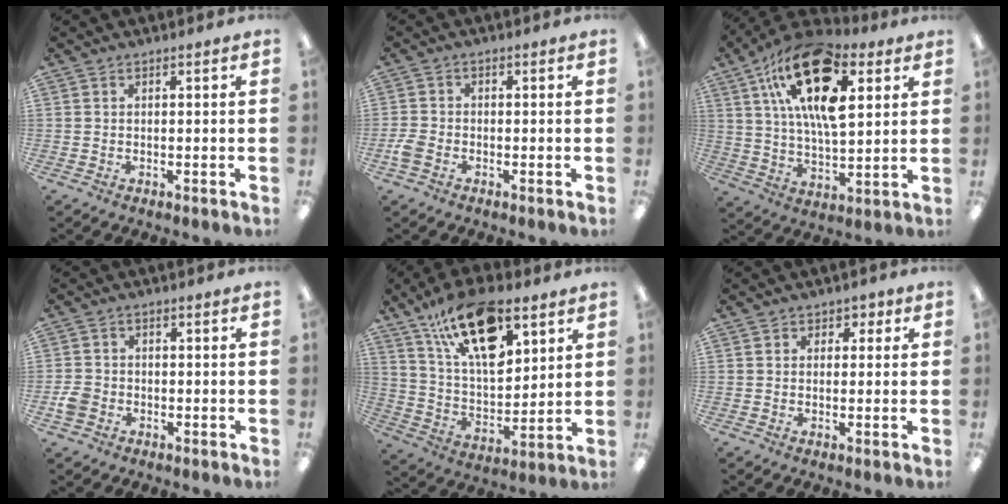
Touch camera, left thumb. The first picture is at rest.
{"total": 3.2, "force": [-1.5, 2.2, 1.8], "torque": [-0.034, 0.007, -0.027]}
{"total": 22.8, "force": [10.6, 11.2, 16.8], "torque": [-0.300, -0.033, 0.174]}
{"total": 3.9, "force": [-1.5, 3.1, 1.7], "torque": [-0.026, 0.012, -0.026]}
{"total": 20.7, "force": [12.4, 9.3, 13.7], "torque": [-0.242, -0.056, 0.212]}
{"total": 2.1, "force": [0.5, 2.0, 0.6], "torque": [0.004, 0.000, 0.004]}